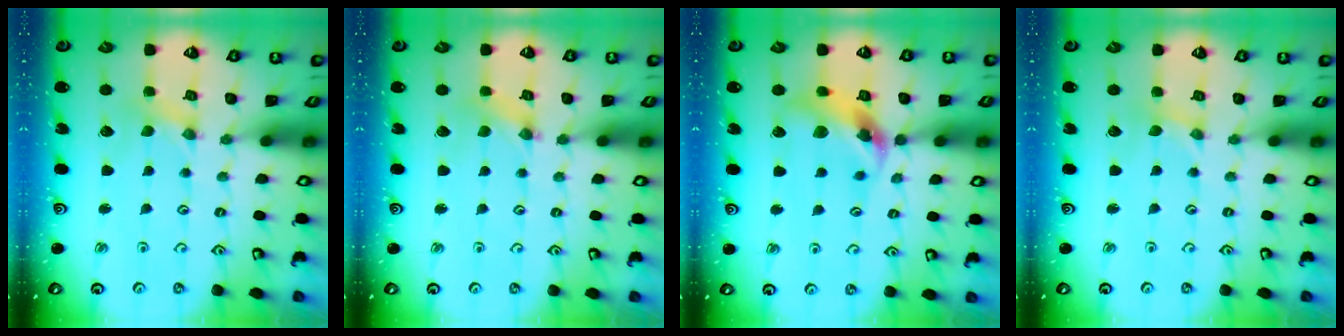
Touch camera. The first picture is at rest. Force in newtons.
{"total": 0.5, "press": 0.5, "slide": 0.1}
{"total": 12.3, "press": 12.2, "slide": 1.7}
{"total": 0.0}